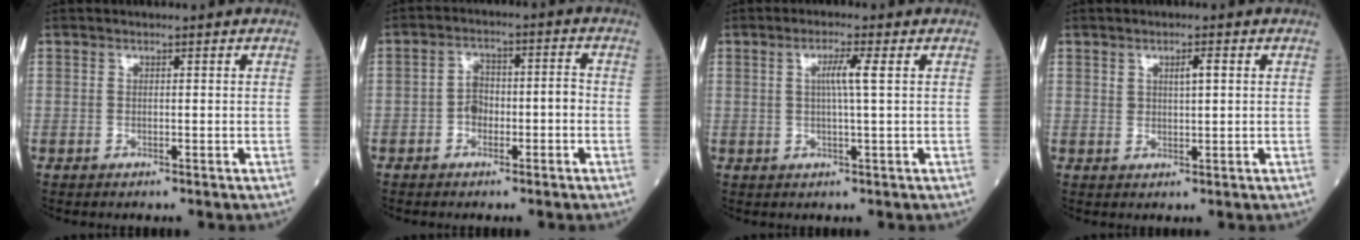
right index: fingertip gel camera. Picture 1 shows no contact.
{"total": 4.6, "force": [-1.5, 2.6, 3.5], "torque": [-0.061, 0.027, -0.026]}
{"total": 3.8, "force": [0.9, -0.4, 3.7], "torque": [-0.066, 0.002, 0.015]}
{"total": 2.5, "force": [1.0, 0.7, 2.2], "torque": [-0.038, -0.001, 0.019]}